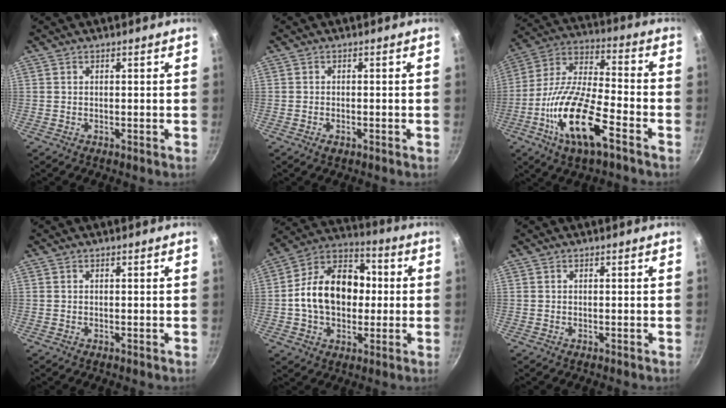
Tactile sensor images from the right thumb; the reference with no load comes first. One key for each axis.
{"total": 1.4, "fx": -0.8, "fy": 0.7, "fz": 0.9, "tx": -0.020, "ty": 0.001, "tz": -0.015}
{"total": 18.3, "fx": -8.0, "fy": 6.1, "fz": 15.2, "tx": -0.289, "ty": 0.035, "tz": -0.163}
{"total": 0.0}
{"total": 17.7, "fx": -0.1, "fy": 12.7, "fz": 12.4, "tx": -0.172, "ty": 0.036, "tz": -0.019}
{"total": 0.0}